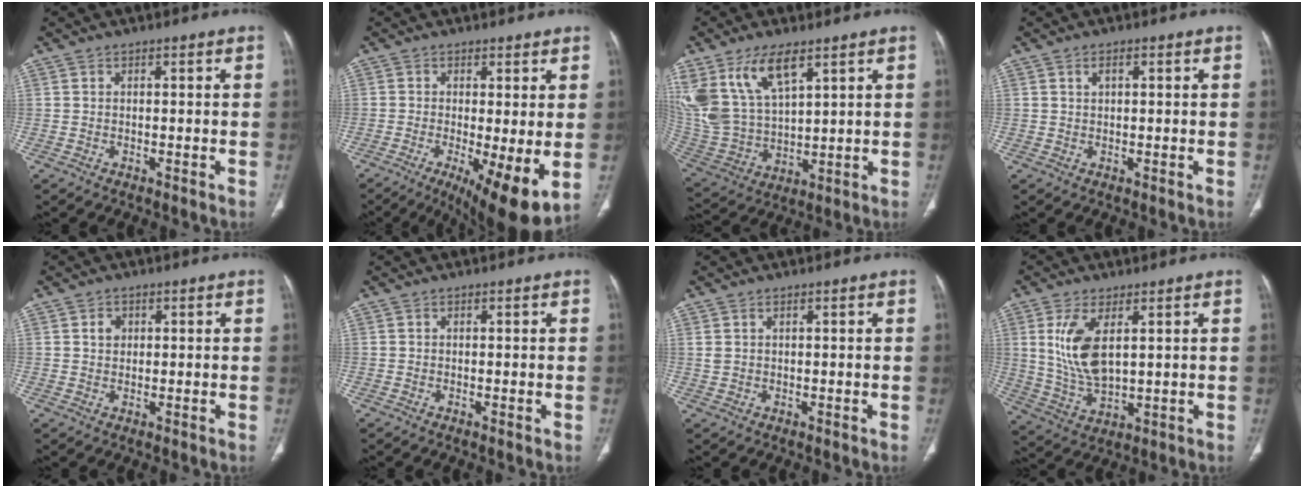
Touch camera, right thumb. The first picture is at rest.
{"total": 12.1, "force": [-2.4, 3.4, 11.3], "torque": [-0.176, -0.029, -0.030]}
{"total": 16.6, "force": [9.0, 8.1, 11.4], "torque": [-0.226, -0.028, 0.193]}
{"total": 1.2, "force": [0.6, 0.7, 0.9], "torque": [-0.014, 0.002, 0.011]}
{"total": 1.9, "force": [0.6, 1.6, 0.8], "torque": [-0.005, -0.002, 0.009]}
{"total": 0.0}
{"total": 1.2, "force": [0.7, 0.7, 0.7], "torque": [-0.016, 0.008, 0.021]}
{"total": 10.4, "force": [3.0, 5.0, 8.7], "torque": [-0.173, -0.015, 0.071]}